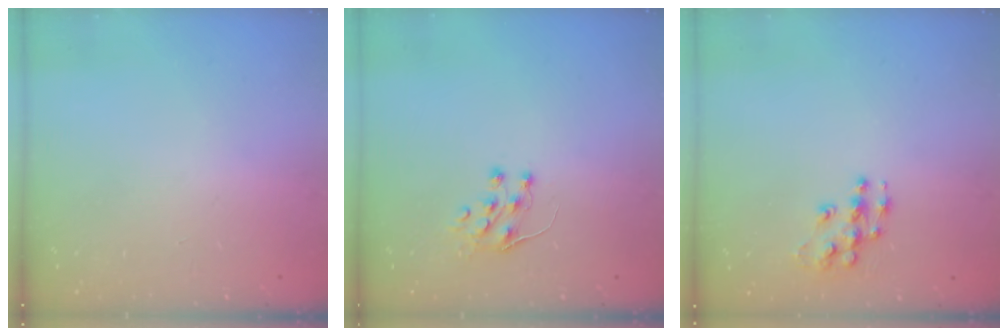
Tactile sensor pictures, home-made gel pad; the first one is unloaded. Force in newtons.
{"total": 6.0, "press": 5.9, "slide": 0.7}
{"total": 9.2, "press": 9.2, "slide": 0.5}